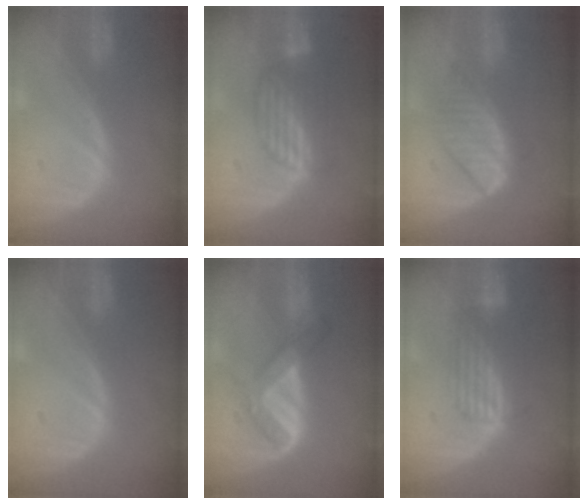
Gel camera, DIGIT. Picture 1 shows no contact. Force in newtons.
{"total": 6.8, "press": 6.0, "slide": 3.2}
{"total": 6.9, "press": 6.0, "slide": 3.5}
{"total": 0.0}
{"total": 5.3, "press": 5.1, "slide": 1.4}
{"total": 6.8, "press": 5.7, "slide": 3.7}